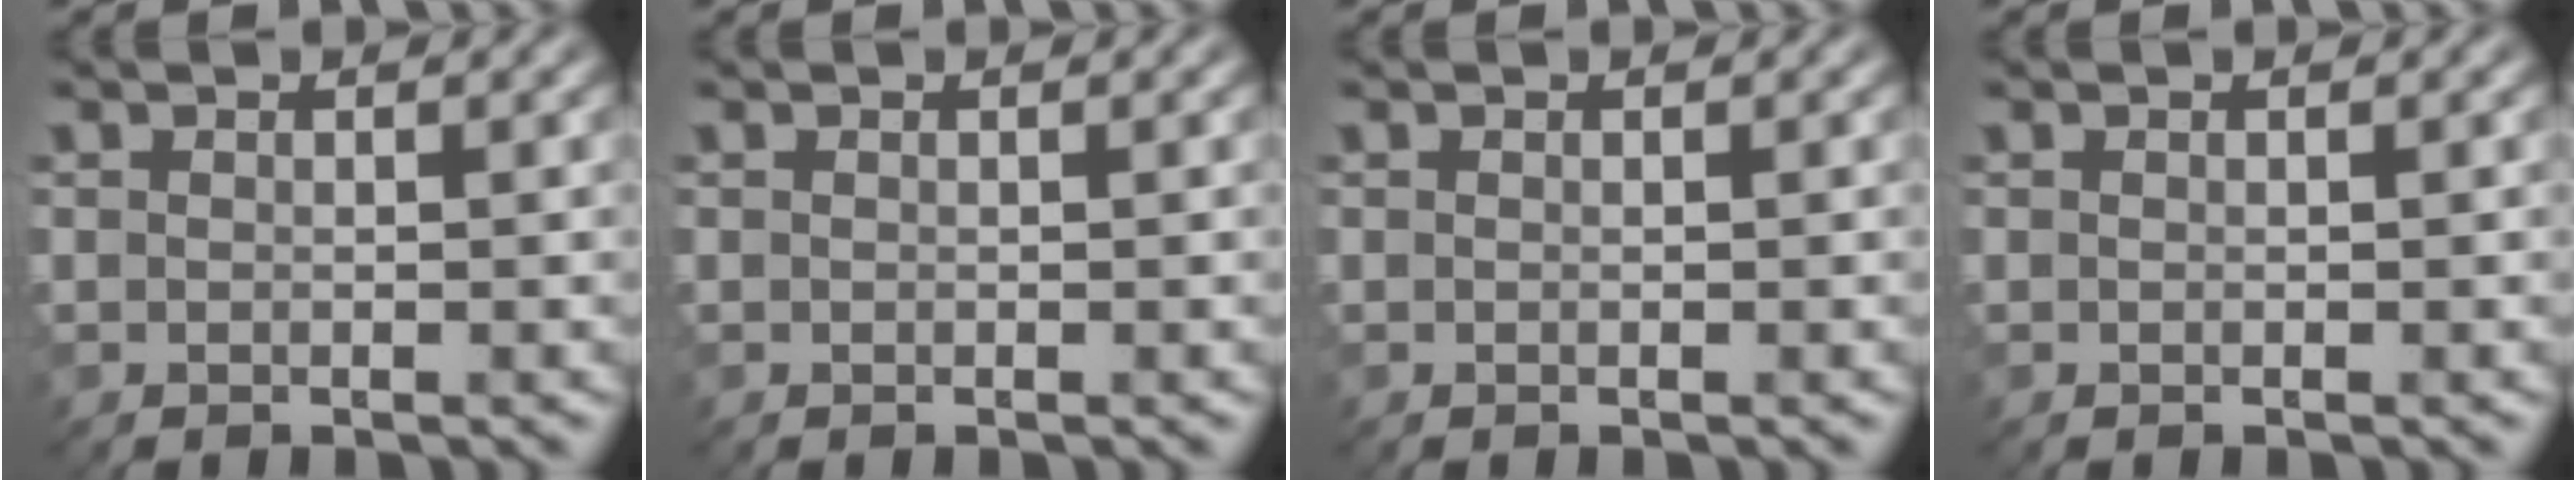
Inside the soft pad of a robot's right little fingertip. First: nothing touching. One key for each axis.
{"total": 0.0}
{"total": 0.0}
{"total": 0.0}